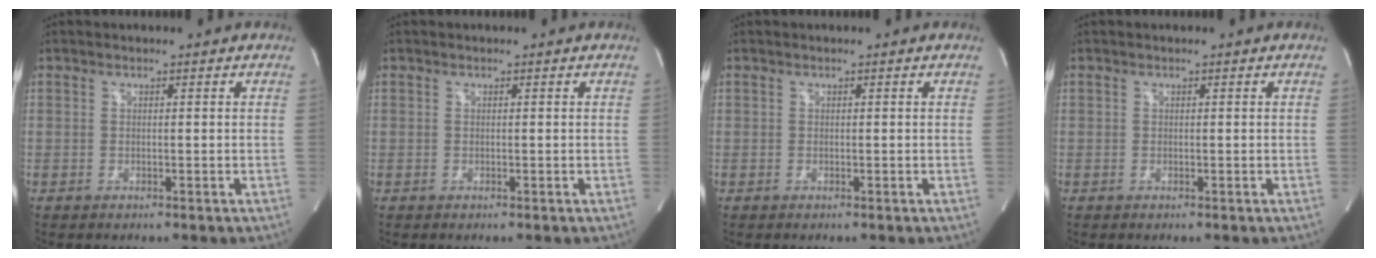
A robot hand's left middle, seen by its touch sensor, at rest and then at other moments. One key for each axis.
{"total": 0.0}
{"total": 0.0}
{"total": 0.0}